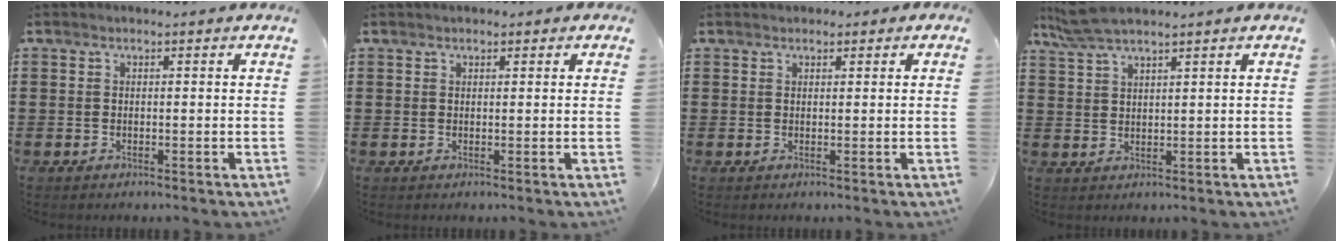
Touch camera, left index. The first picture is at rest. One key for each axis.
{"total": 0.9, "fx": 0.7, "fy": 0.5, "fz": 0.4, "tx": -0.008, "ty": 0.006, "tz": 0.012}
{"total": 1.1, "fx": 0.8, "fy": 0.7, "fz": 0.3, "tx": -0.008, "ty": 0.006, "tz": 0.016}
{"total": 4.5, "fx": 3.6, "fy": 0.5, "fz": 2.6, "tx": -0.060, "ty": -0.002, "tz": 0.067}